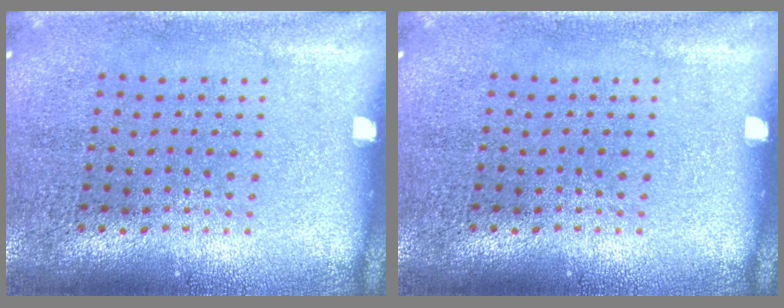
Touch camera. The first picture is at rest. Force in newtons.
{"total": 0.0}